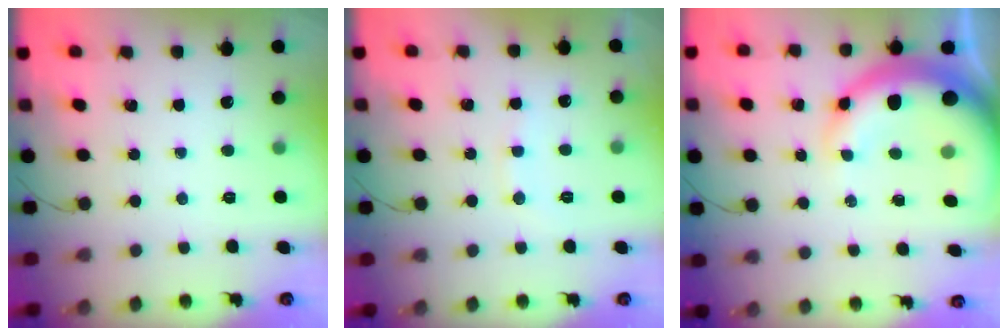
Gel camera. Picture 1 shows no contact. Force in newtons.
{"total": 7.3, "press": 7.1, "slide": 1.3}
{"total": 15.2, "press": 14.9, "slide": 2.8}